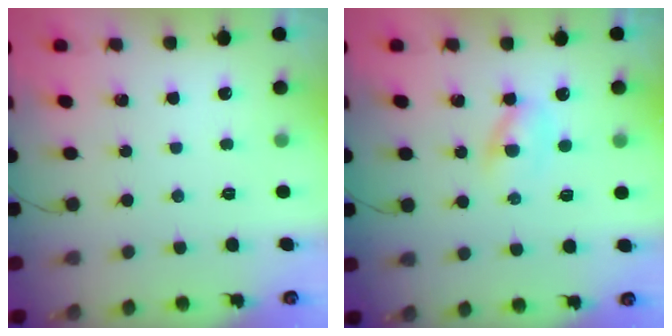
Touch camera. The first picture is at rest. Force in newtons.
{"total": 2.9, "press": 2.7, "slide": 1.1}